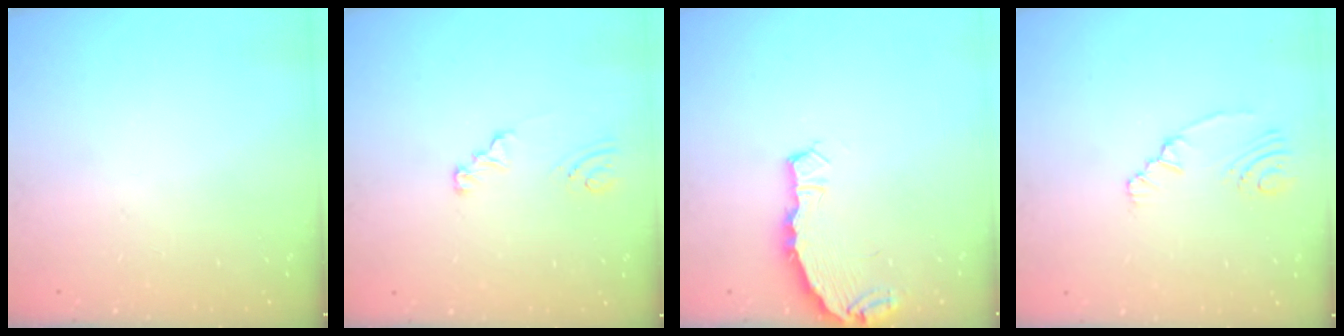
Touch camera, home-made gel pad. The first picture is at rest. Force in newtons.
{"total": 2.5, "press": 2.5, "slide": 0.2}
{"total": 3.9, "press": 3.9, "slide": 0.2}
{"total": 2.8, "press": 2.3, "slide": 1.7}